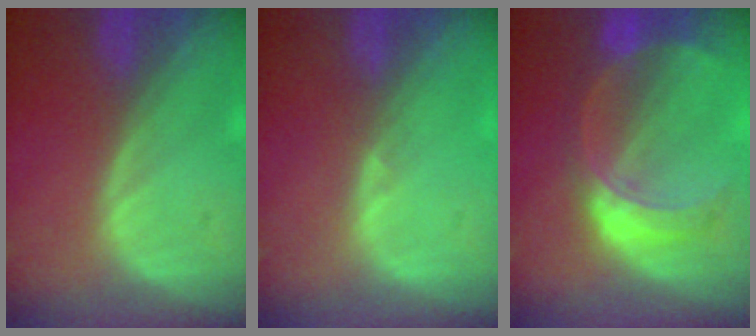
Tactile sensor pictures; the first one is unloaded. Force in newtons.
{"total": 0.6, "press": 0.5, "slide": 0.3}
{"total": 7.6, "press": 6.6, "slide": 3.8}